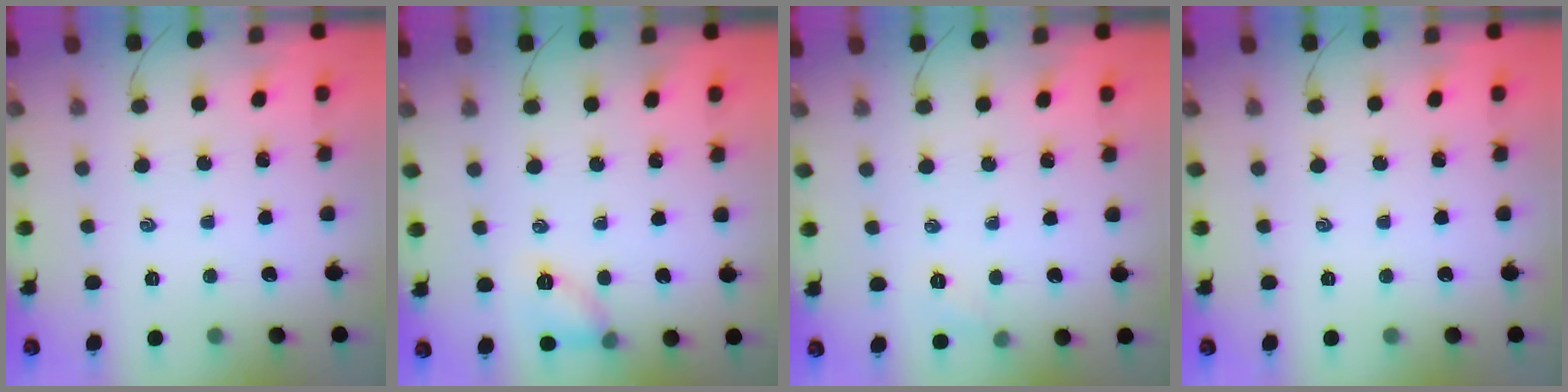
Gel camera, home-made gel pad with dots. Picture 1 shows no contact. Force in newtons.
{"total": 7.8, "press": 7.8, "slide": 0.3}
{"total": 4.3, "press": 4.1, "slide": 1.2}
{"total": 0.0}